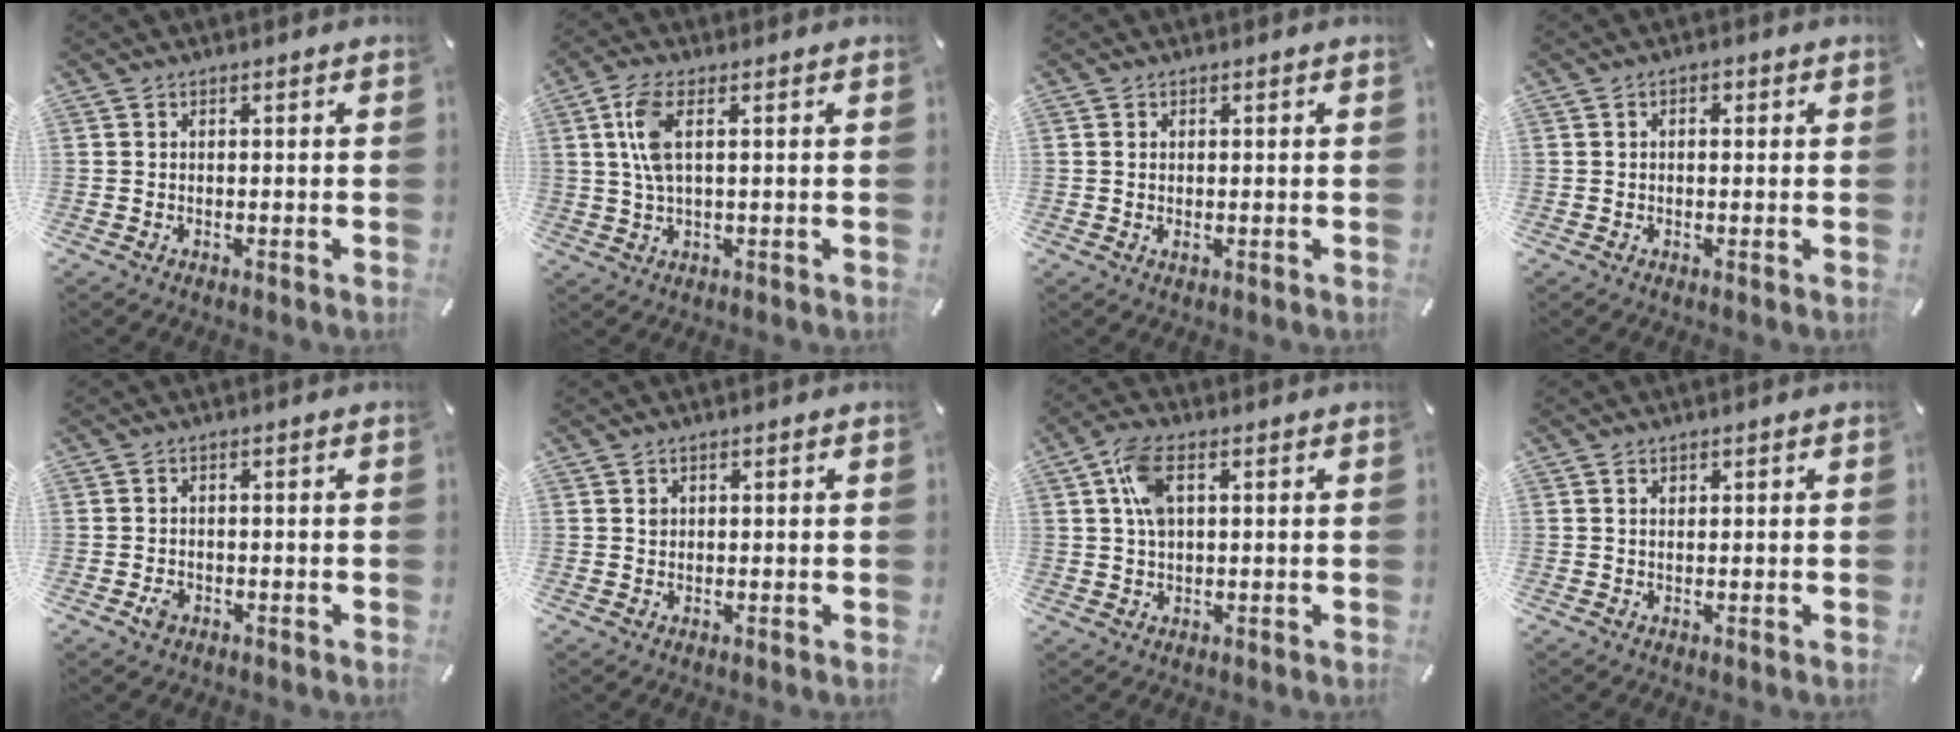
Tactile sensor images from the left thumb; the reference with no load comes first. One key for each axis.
{"total": 6.8, "fx": 1.5, "fy": 2.7, "fz": 6.0, "tx": -0.134, "ty": 0.004, "tz": 0.023}
{"total": 1.0, "fx": 0.1, "fy": 0.5, "fz": 0.9, "tx": -0.019, "ty": 0.001, "tz": 0.002}
{"total": 1.5, "fx": 0.1, "fy": 1.1, "fz": 1.0, "tx": -0.012, "ty": 0.005, "tz": -0.002}
{"total": 2.1, "fx": -0.9, "fy": 1.6, "fz": 1.0, "tx": -0.016, "ty": 0.004, "tz": -0.016}
{"total": 0.8, "fx": 0.3, "fy": 0.8, "fz": 0.1, "tx": 0.005, "ty": -0.001, "tz": 0.005}
{"total": 7.0, "fx": 1.7, "fy": 4.0, "fz": 5.5, "tx": -0.122, "ty": 0.004, "tz": 0.026}
{"total": 1.0, "fx": 0.4, "fy": 0.7, "fz": 0.6, "tx": -0.012, "ty": 0.003, "tz": 0.007}